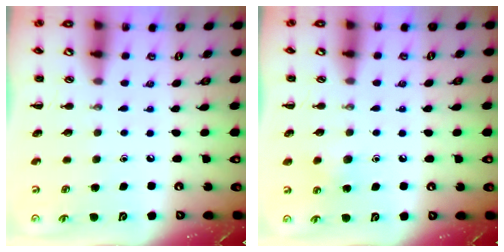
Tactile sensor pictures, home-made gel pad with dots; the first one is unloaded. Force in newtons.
{"total": 5.4, "press": 5.2, "slide": 1.6}